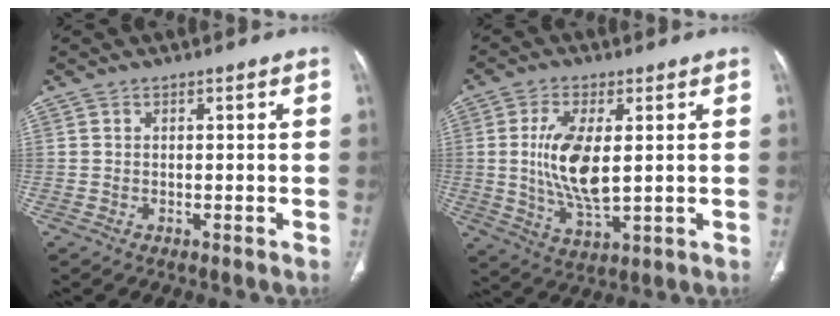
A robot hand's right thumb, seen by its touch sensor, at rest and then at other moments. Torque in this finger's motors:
{"motor_torque": [2.22, 1.69, 1.55, -0.65, 0.16]}